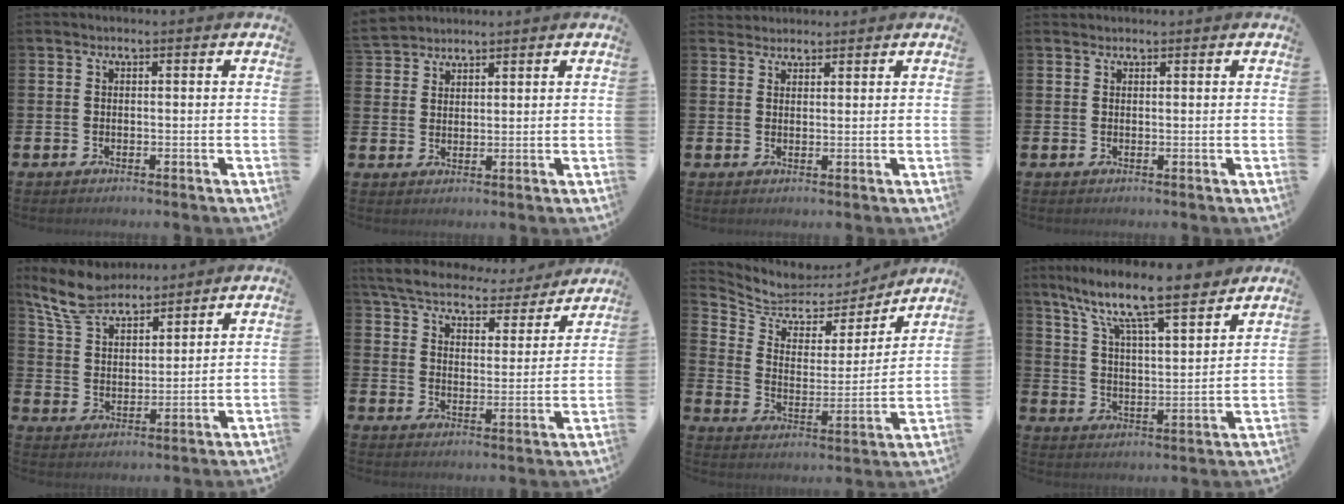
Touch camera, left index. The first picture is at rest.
{"total": 3.3, "force": [3.2, 0.7, -0.5], "torque": [0.006, -0.012, 0.060]}
{"total": 2.1, "force": [1.9, 0.8, -0.4], "torque": [0.016, -0.008, 0.033]}
{"total": 0.8, "force": [0.7, 0.2, -0.1], "torque": [0.017, -0.004, 0.010]}
{"total": 7.8, "force": [7.2, 2.3, 2.1], "torque": [-0.070, -0.028, 0.133]}
{"total": 6.4, "force": [5.9, 1.6, 1.6], "torque": [-0.061, -0.041, 0.100]}
{"total": 6.1, "force": [5.3, 2.9, 1.0], "torque": [-0.056, -0.045, 0.087]}
{"total": 9.7, "force": [8.6, 0.9, 4.3], "torque": [-0.112, -0.063, 0.144]}